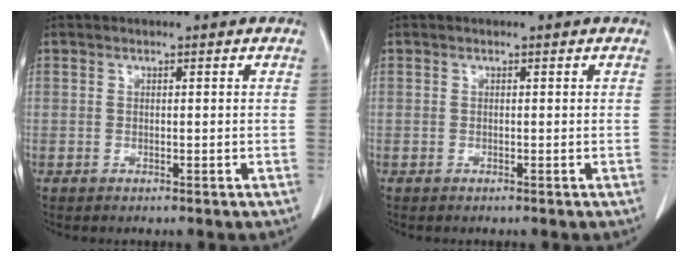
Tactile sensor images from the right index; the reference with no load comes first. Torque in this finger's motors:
{"motor_torque": [0.12, -0.14, -0.01, 0.00]}